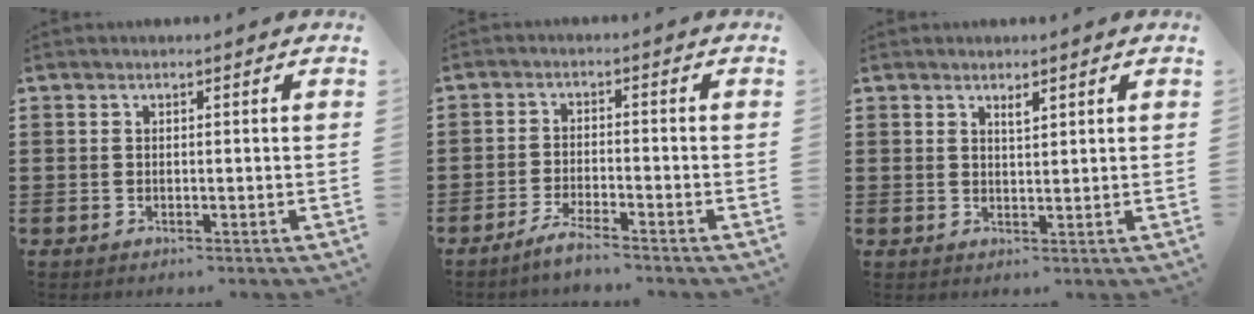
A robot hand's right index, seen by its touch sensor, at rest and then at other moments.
{"total": 3.3, "force": [-3.0, -0.3, 1.3], "torque": [-0.030, -0.003, -0.058]}
{"total": 1.4, "force": [1.1, 0.3, 0.8], "torque": [-0.018, 0.000, 0.020]}